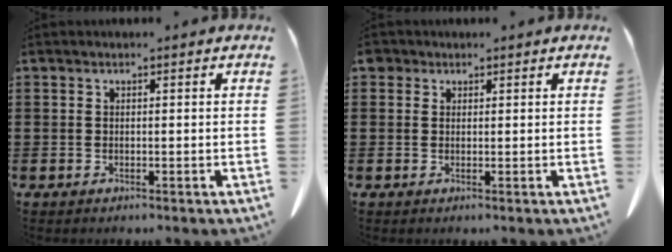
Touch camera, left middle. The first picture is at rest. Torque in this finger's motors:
{"motor_torque": [0.04, -0.04, 0.00, 0.00]}